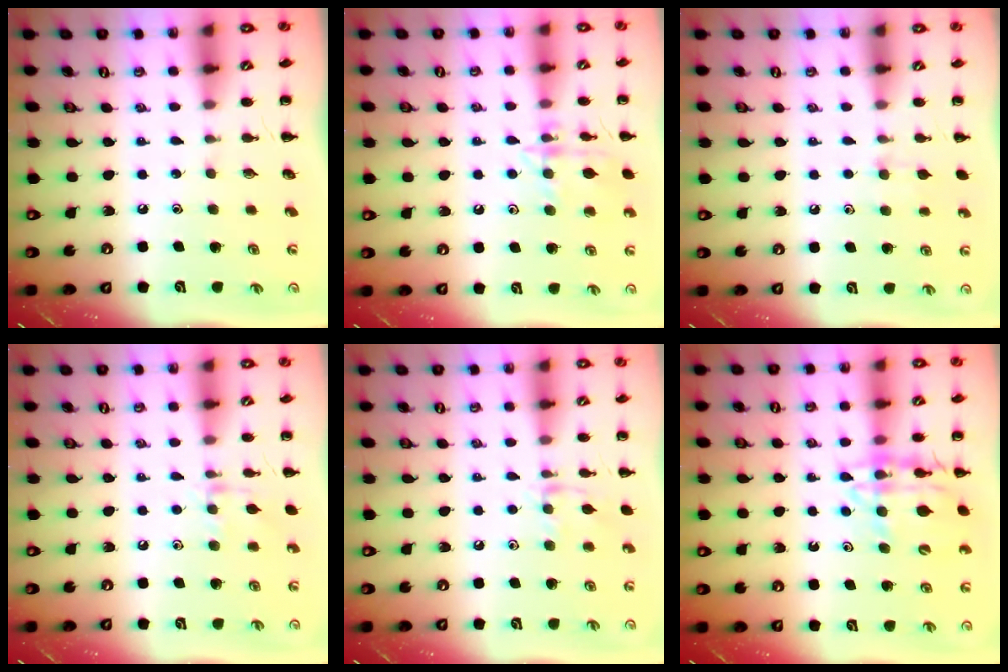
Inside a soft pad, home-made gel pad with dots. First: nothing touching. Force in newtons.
{"total": 12.3, "press": 12.3, "slide": 0.5}
{"total": 6.6, "press": 6.3, "slide": 1.9}
{"total": 8.0, "press": 7.9, "slide": 1.2}
{"total": 8.5, "press": 8.4, "slide": 1.2}
{"total": 14.3, "press": 14.1, "slide": 2.7}